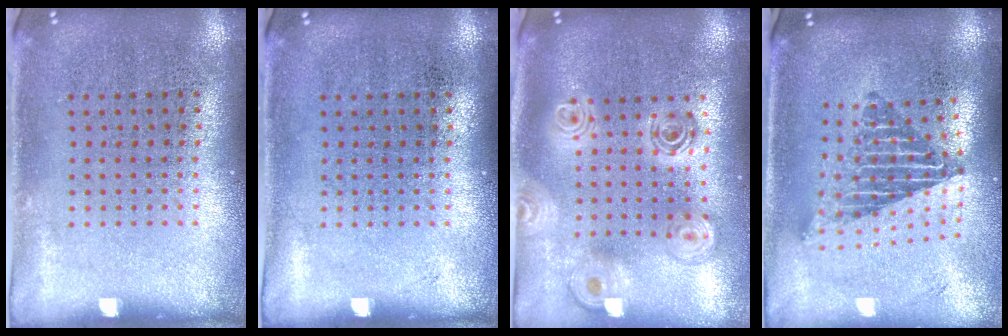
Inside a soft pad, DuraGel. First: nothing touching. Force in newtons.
{"total": 0.0}
{"total": 2.2, "press": 1.8, "slide": 1.2}
{"total": 2.1, "press": 1.5, "slide": 1.4}